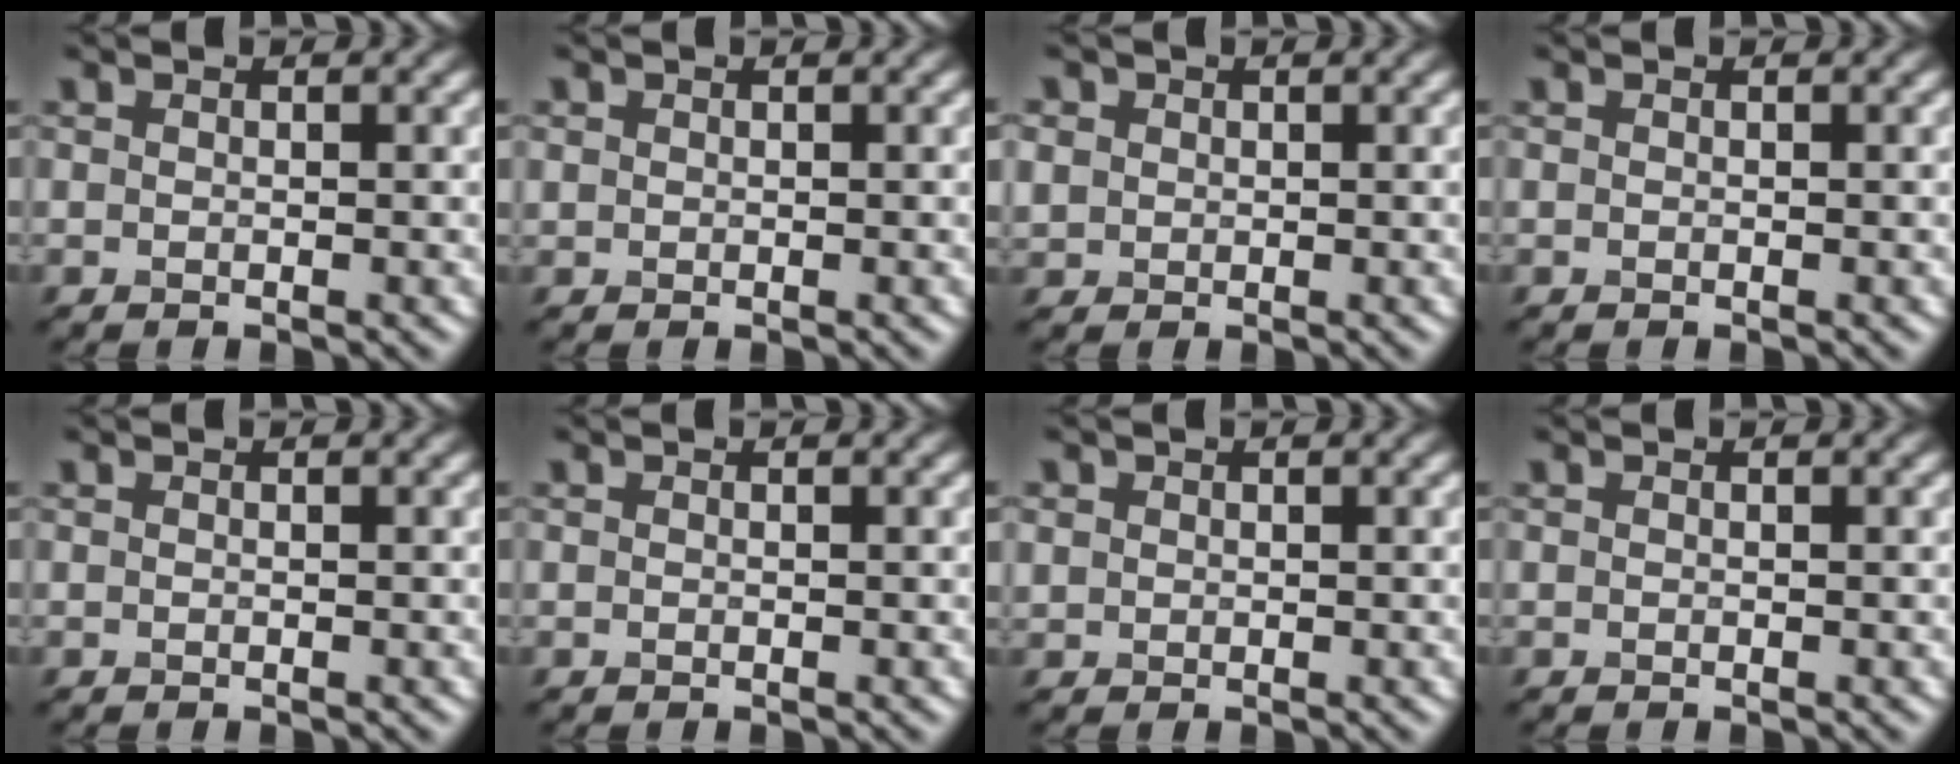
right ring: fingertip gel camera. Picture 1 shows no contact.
{"total": 0.5, "force": [0.2, 0.5, 0.0], "torque": [0.006, -0.002, 0.005]}
{"total": 1.6, "force": [0.5, 1.5, 0.3], "torque": [-0.006, -0.002, 0.009]}
{"total": 0.0}
{"total": 0.0}
{"total": 0.0}
{"total": 0.8, "force": [0.3, 0.8, 0.1], "torque": [0.004, -0.003, 0.007]}
{"total": 0.0}